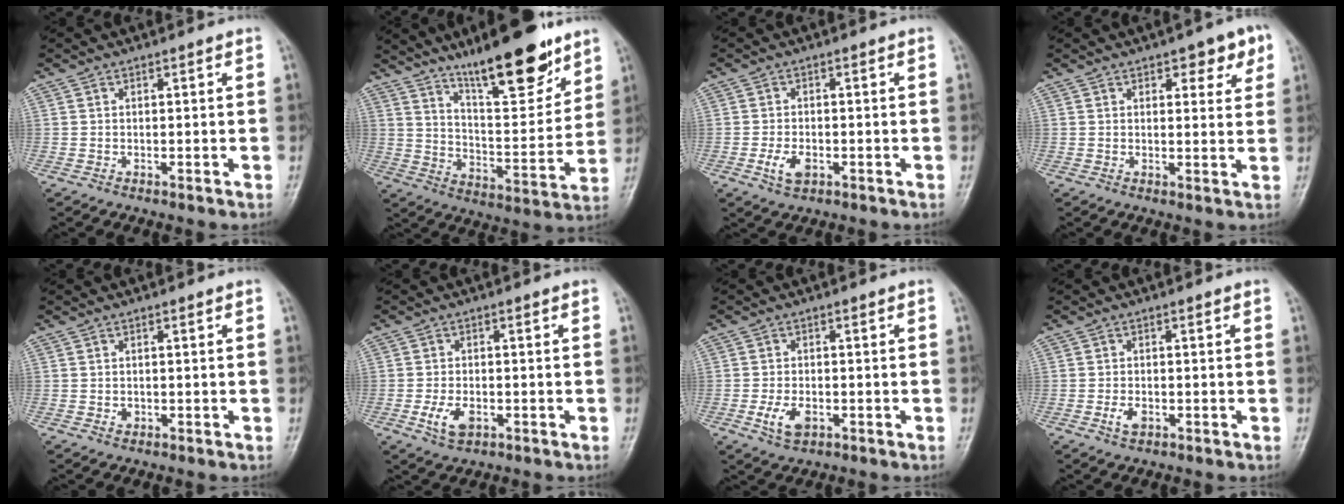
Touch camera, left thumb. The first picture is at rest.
{"total": 18.1, "force": [12.7, 4.9, 11.8], "torque": [-0.147, -0.081, 0.212]}
{"total": 3.8, "force": [-1.3, 2.2, 2.7], "torque": [-0.053, 0.001, -0.022]}
{"total": 6.2, "force": [3.2, 2.9, 4.4], "torque": [-0.026, -0.011, 0.034]}
{"total": 1.0, "force": [-0.2, 0.8, 0.4], "torque": [-0.004, 0.001, -0.002]}
{"total": 4.5, "force": [-1.6, 2.7, 3.3], "torque": [-0.064, -0.001, -0.026]}
{"total": 4.4, "force": [-1.5, 2.6, 3.2], "torque": [-0.063, -0.001, -0.025]}
{"total": 2.3, "force": [-0.9, 1.4, 1.6], "torque": [-0.033, 0.000, -0.016]}